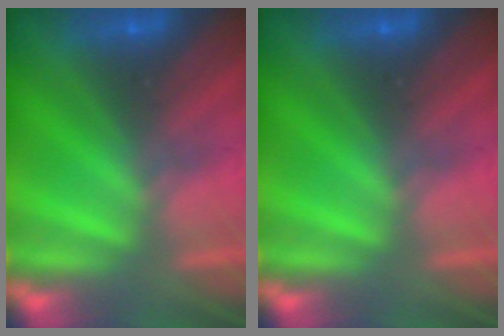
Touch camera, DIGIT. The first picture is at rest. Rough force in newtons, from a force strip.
{"total": 0.0}